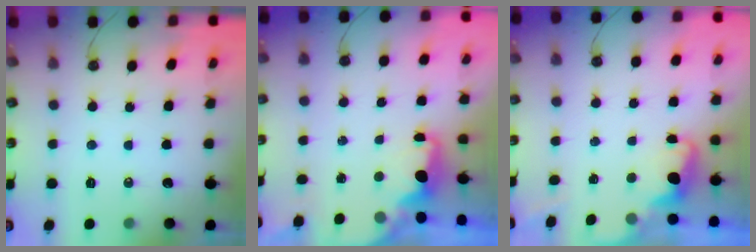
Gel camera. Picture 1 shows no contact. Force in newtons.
{"total": 2.2, "press": 2.1, "slide": 0.6}
{"total": 2.5, "press": 2.4, "slide": 0.7}